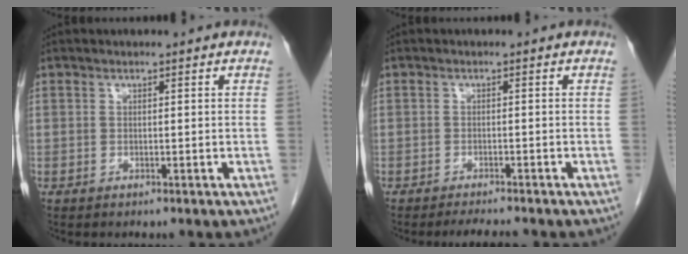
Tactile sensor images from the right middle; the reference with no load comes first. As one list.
[{"total": 2.9, "force": [-2.7, -0.1, 1.1], "torque": [-0.021, -0.011, -0.040]}]